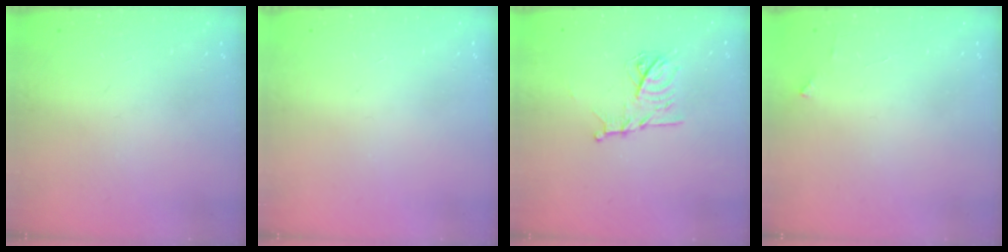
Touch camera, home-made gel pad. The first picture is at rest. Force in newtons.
{"total": 0.0}
{"total": 11.7, "press": 11.7, "slide": 0.1}
{"total": 2.6, "press": 2.6, "slide": 0.2}